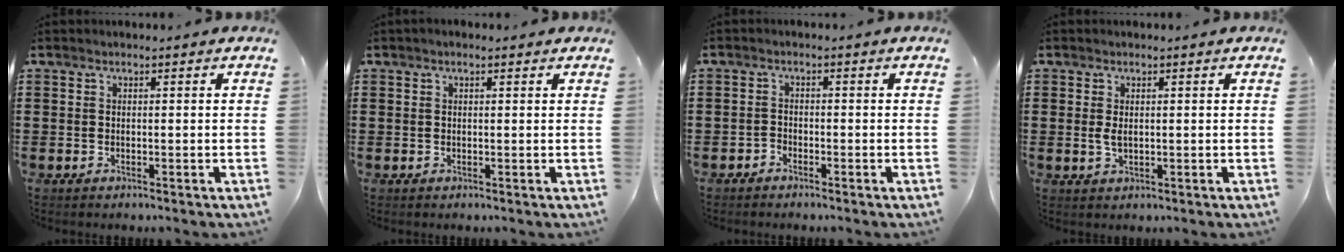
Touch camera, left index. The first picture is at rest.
{"total": 0.7, "force": [0.3, 0.3, 0.5], "torque": [-0.010, 0.005, 0.004]}
{"total": 1.5, "force": [-1.5, 0.4, -0.1], "torque": [-0.003, 0.004, -0.033]}
{"total": 1.9, "force": [0.1, 0.9, 1.6], "torque": [-0.041, 0.000, -0.002]}